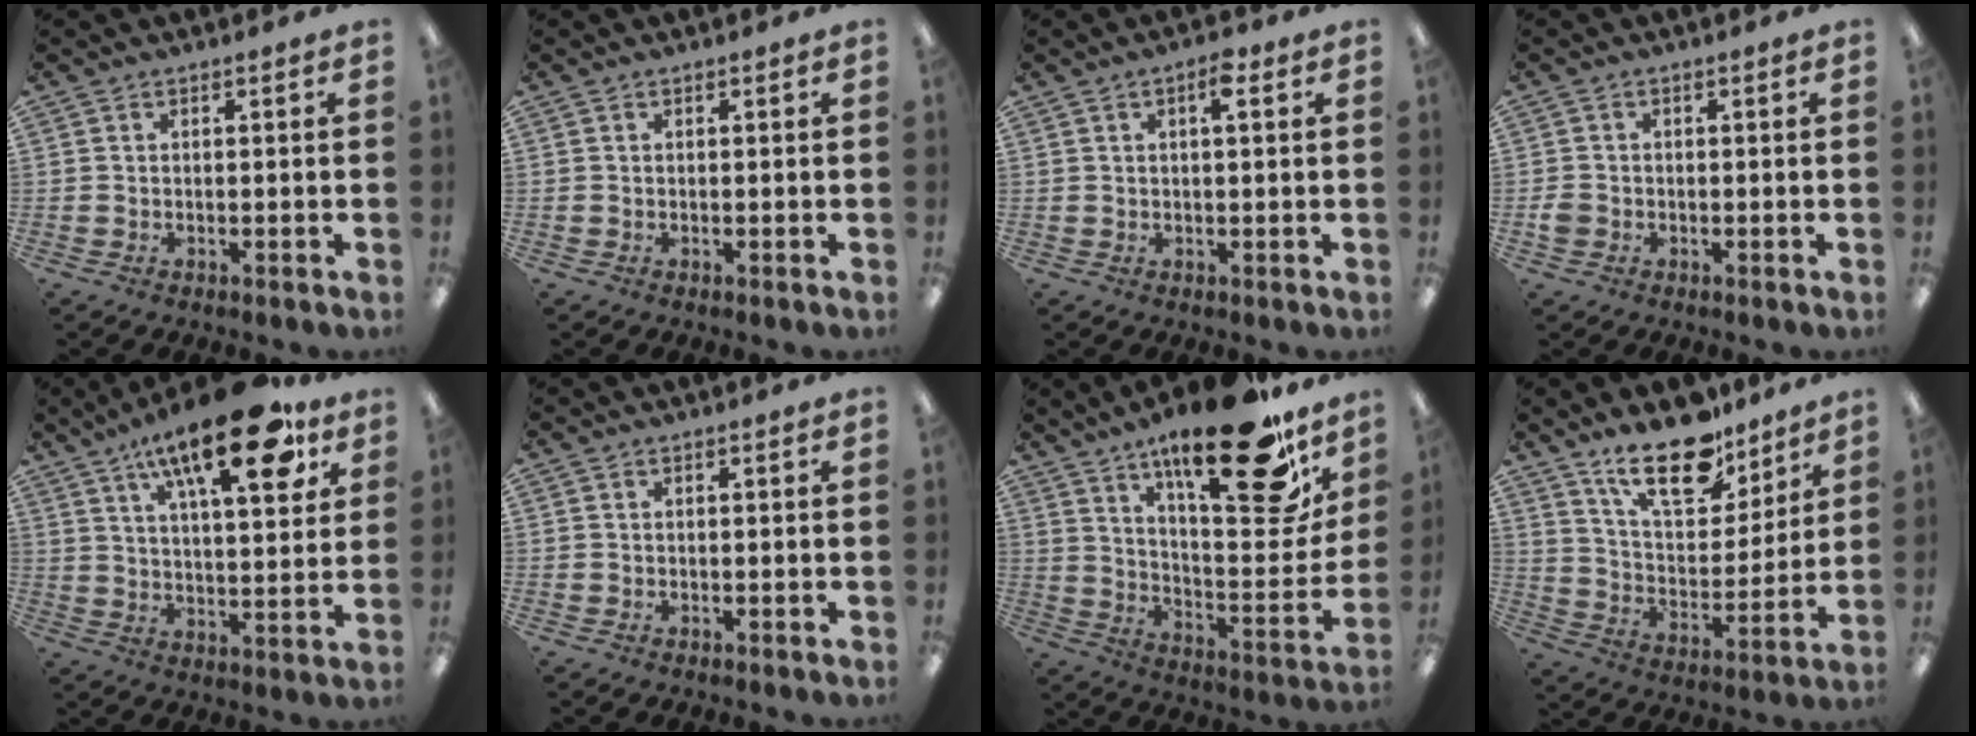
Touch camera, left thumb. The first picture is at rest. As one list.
[{"total": 0.0}, {"total": 3.8, "force": [1.9, 1.2, 3.1], "torque": [-0.042, -0.002, 0.025]}, {"total": 2.1, "force": [-0.5, 1.8, 1.0], "torque": [-0.015, 0.004, -0.009]}, {"total": 21.1, "force": [12.3, 7.0, 15.6], "torque": [-0.237, -0.055, 0.190]}, {"total": 0.0}, {"total": 25.1, "force": [17.7, 7.2, 16.2], "torque": [-0.224, -0.121, 0.280]}, {"total": 18.5, "force": [13.7, 8.0, 9.5], "torque": [-0.154, -0.079, 0.237]}]